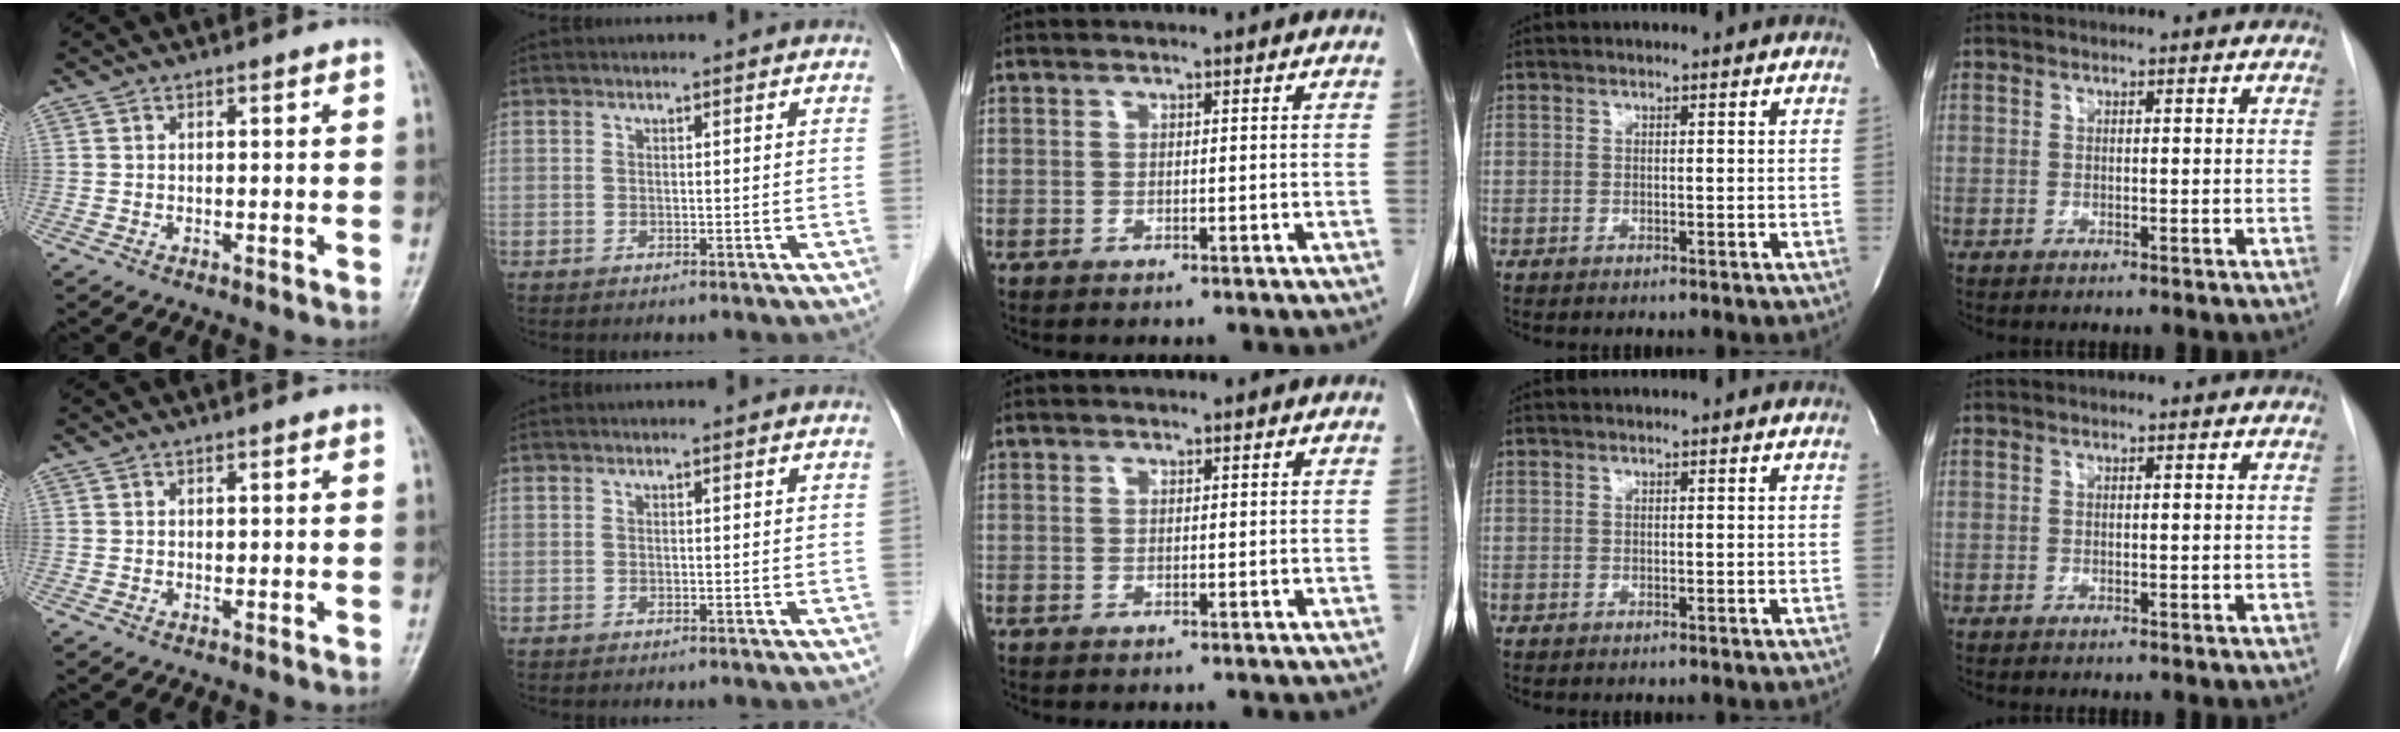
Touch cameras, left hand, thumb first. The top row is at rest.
{"thumb": {"total": 0.6, "force": [0.1, 0.3, 0.4], "torque": [0.000, 0.001, 0.004]}}